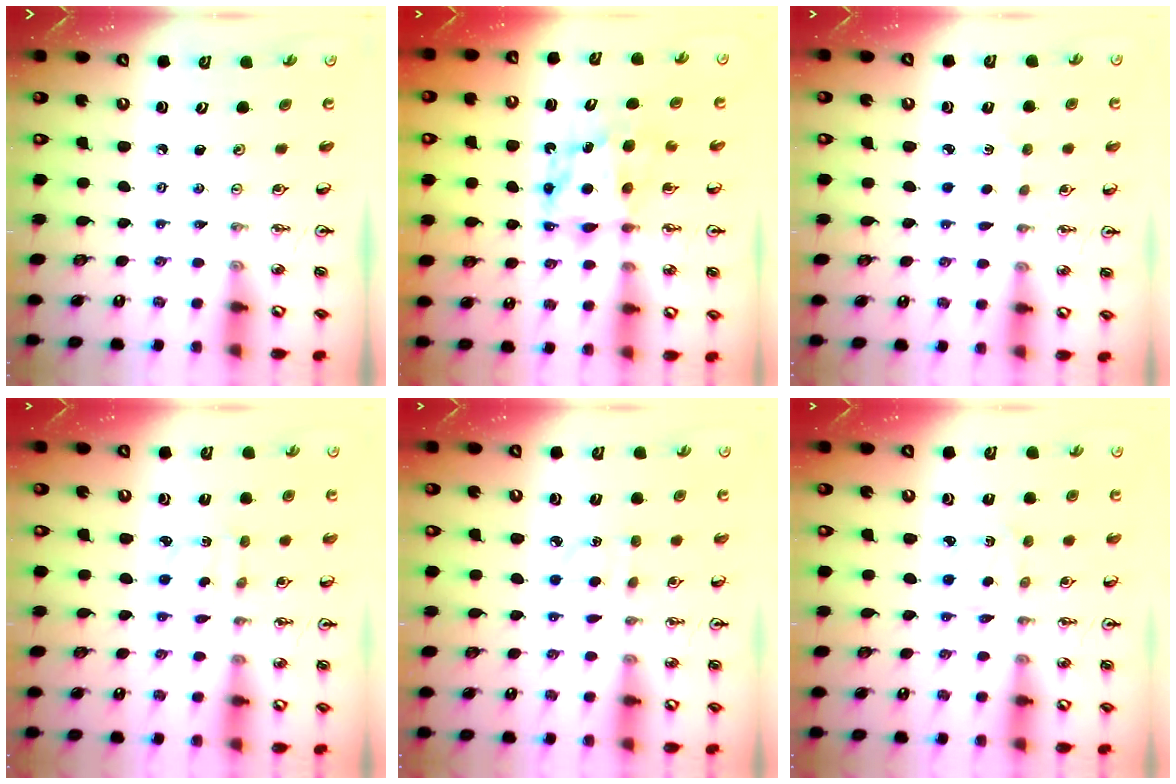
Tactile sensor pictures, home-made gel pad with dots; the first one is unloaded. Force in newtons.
{"total": 6.9, "press": 6.8, "slide": 0.4}
{"total": 1.8, "press": 1.7, "slide": 0.3}
{"total": 2.1, "press": 2.0, "slide": 0.7}
{"total": 4.0, "press": 3.9, "slide": 0.5}
{"total": 2.5, "press": 2.4, "slide": 0.6}